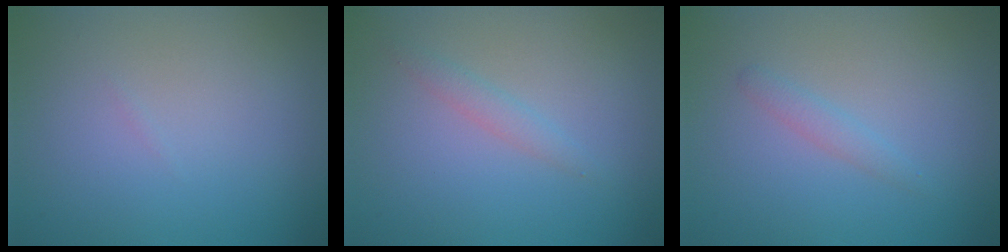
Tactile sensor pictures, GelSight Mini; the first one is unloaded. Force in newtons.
{"total": 1.2, "press": 1.2, "slide": 0.0}
{"total": 1.2, "press": 1.2, "slide": 0.0}